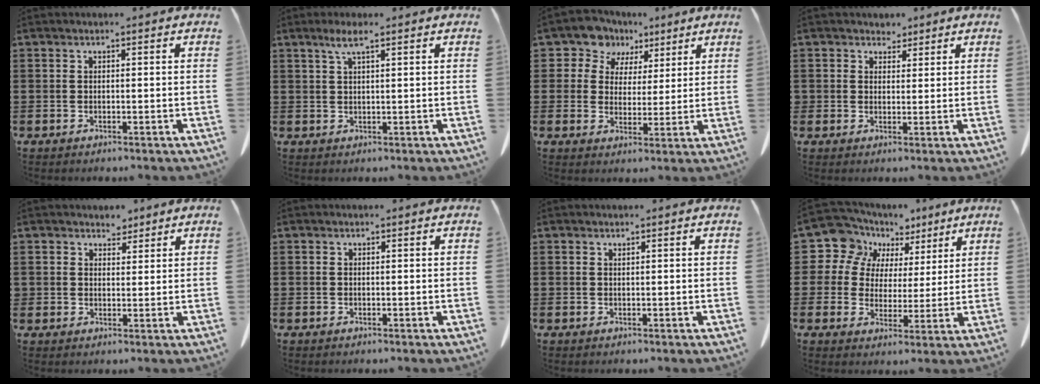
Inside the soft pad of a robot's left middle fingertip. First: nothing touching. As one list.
[{"total": 2.8, "force": [1.6, 0.3, 2.3], "torque": [-0.048, 0.003, 0.027]}, {"total": 7.3, "force": [5.0, 5.2, 0.9], "torque": [-0.052, -0.016, 0.092]}, {"total": 2.7, "force": [2.1, 1.7, -0.1], "torque": [-0.002, 0.003, 0.038]}, {"total": 3.1, "force": [2.5, 1.7, 0.0], "torque": [-0.003, 0.001, 0.046]}, {"total": 0.0}, {"total": 0.0}, {"total": 9.5, "force": [6.0, 7.2, 1.6], "torque": [-0.096, -0.030, 0.113]}]